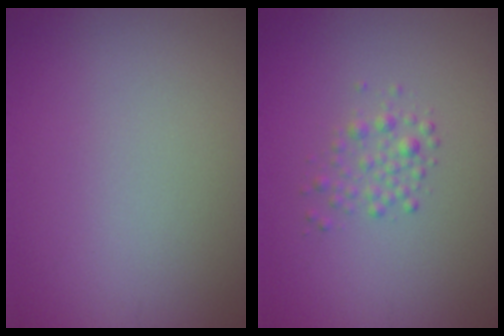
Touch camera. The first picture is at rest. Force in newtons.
{"total": 1.6, "press": 1.6, "slide": 0.0}